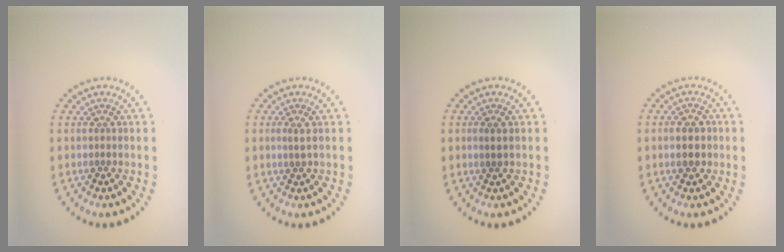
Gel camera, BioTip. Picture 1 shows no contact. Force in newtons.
{"total": 0.9, "press": 0.8, "slide": 0.5}
{"total": 1.0, "press": 0.9, "slide": 0.2}
{"total": 2.3, "press": 2.3, "slide": 0.2}